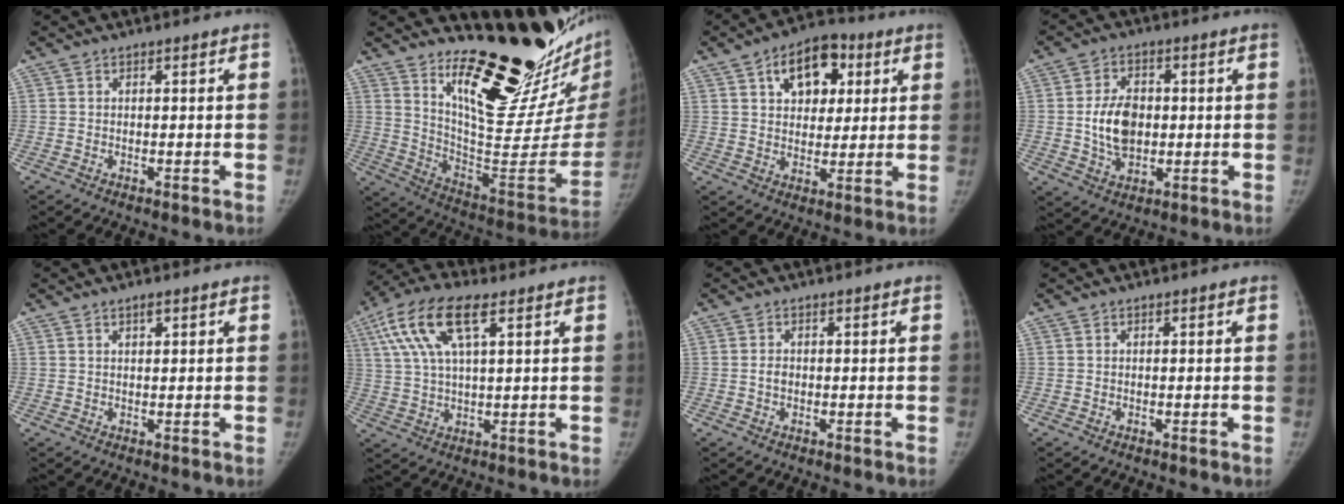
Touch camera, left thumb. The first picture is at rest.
{"total": 28.3, "force": [21.9, 6.5, 16.7], "torque": [-0.209, -0.195, 0.323]}
{"total": 12.8, "force": [5.2, 8.2, 8.3], "torque": [-0.084, -0.003, 0.080]}
{"total": 9.2, "force": [0.2, 6.3, 6.7], "torque": [-0.102, -0.001, 0.008]}
{"total": 1.6, "force": [1.1, 0.5, 1.1], "torque": [-0.013, -0.005, 0.017]}
{"total": 13.8, "force": [6.0, 5.3, 11.3], "torque": [-0.236, 0.011, 0.110]}
{"total": 1.4, "force": [0.0, 1.0, 0.9], "torque": [-0.015, 0.001, 0.000]}
{"total": 0.0}